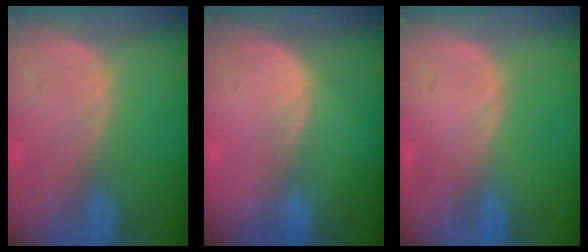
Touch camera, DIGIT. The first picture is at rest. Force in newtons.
{"total": 1.1, "press": 0.7, "slide": 0.9}
{"total": 0.0}